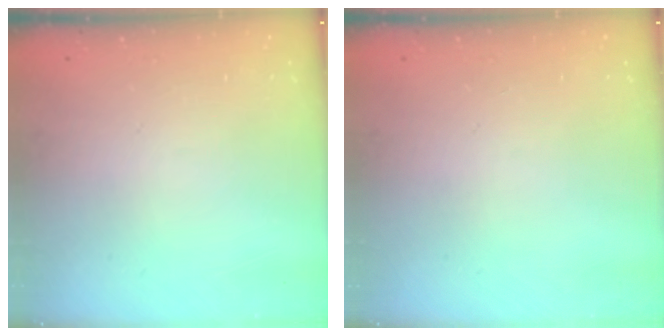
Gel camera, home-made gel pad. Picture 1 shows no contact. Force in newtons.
{"total": 0.0}